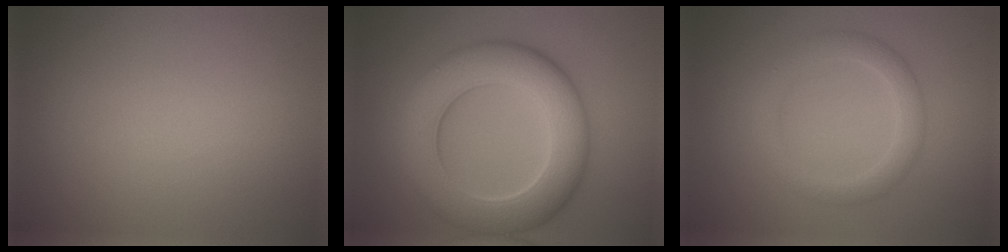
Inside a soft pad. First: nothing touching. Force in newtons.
{"total": 9.7, "press": 9.6, "slide": 0.4}
{"total": 2.9, "press": 2.9, "slide": 0.3}